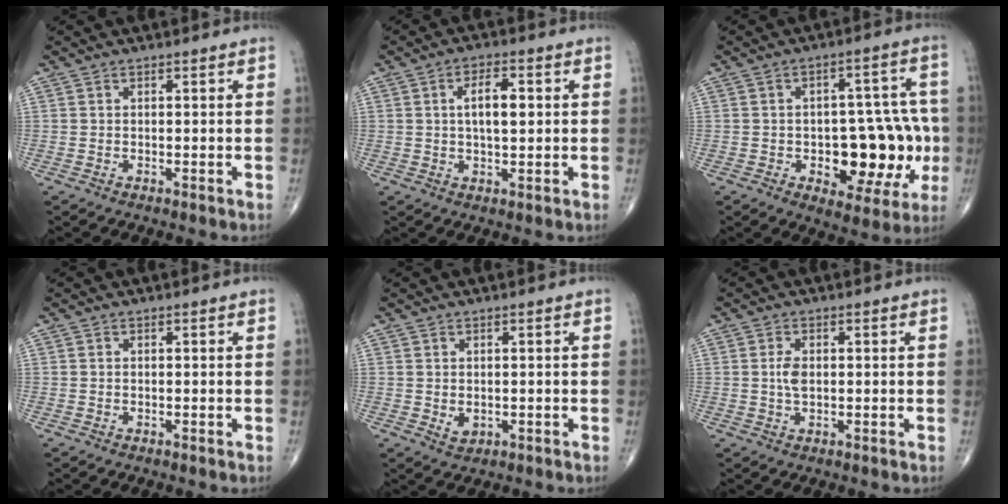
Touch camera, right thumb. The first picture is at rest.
{"total": 6.1, "force": [1.0, 2.6, 5.4], "torque": [-0.087, 0.001, 0.014]}
{"total": 17.4, "force": [-3.4, 9.3, 14.3], "torque": [-0.137, 0.034, -0.029]}
{"total": 0.0}
{"total": 1.9, "force": [-0.1, 1.3, 1.3], "torque": [-0.018, -0.004, 0.006]}
{"total": 2.9, "force": [0.2, 1.6, 2.4], "torque": [-0.049, 0.000, 0.002]}